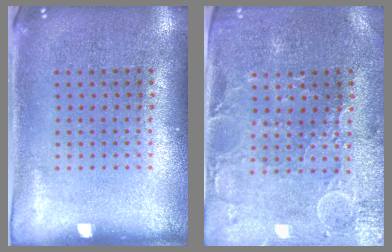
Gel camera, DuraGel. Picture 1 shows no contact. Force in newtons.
{"total": 0.8, "press": 0.7, "slide": 0.4}